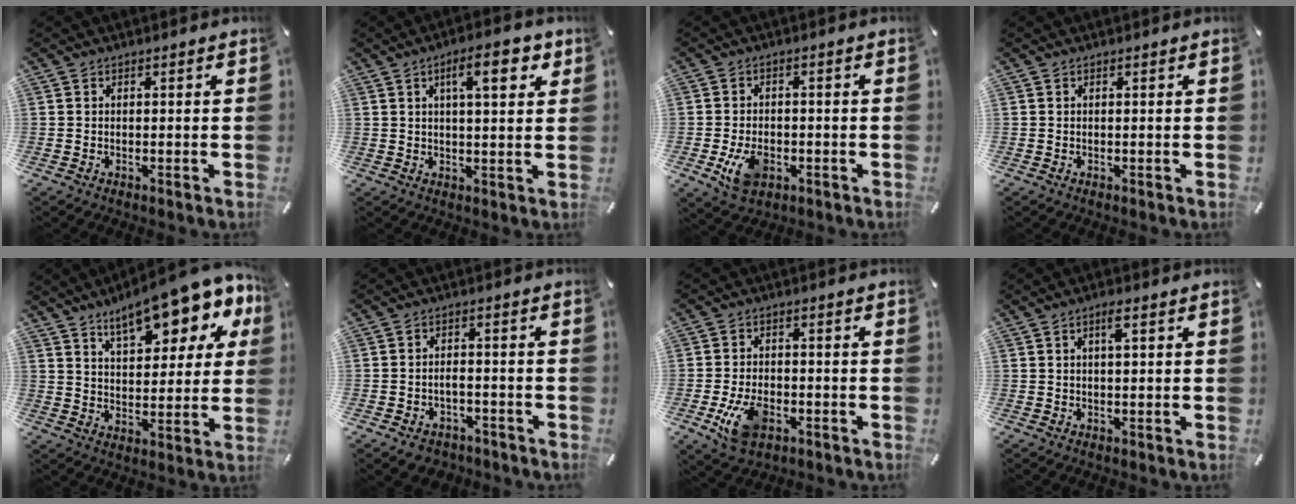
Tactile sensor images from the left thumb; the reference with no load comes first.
{"total": 9.0, "force": [3.9, 2.7, 7.7], "torque": [-0.117, -0.007, 0.056]}
{"total": 7.0, "force": [-2.3, 4.8, 4.5], "torque": [-0.086, 0.001, -0.045]}
{"total": 0.0}
{"total": 16.2, "force": [11.0, 6.6, 9.9], "torque": [-0.152, -0.056, 0.186]}
{"total": 4.0, "force": [-2.5, 2.8, 1.6], "torque": [-0.023, 0.016, -0.044]}
{"total": 8.6, "force": [-3.3, 5.3, 5.9], "torque": [-0.120, 0.007, -0.059]}
{"total": 2.8, "force": [0.9, 0.8, 2.5], "torque": [-0.051, 0.006, 0.013]}